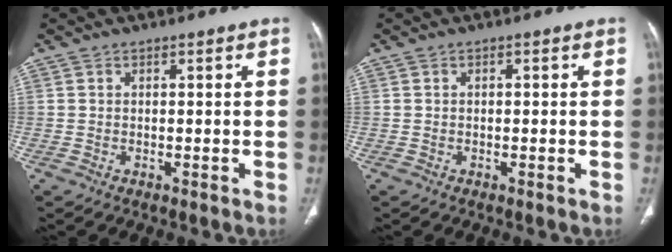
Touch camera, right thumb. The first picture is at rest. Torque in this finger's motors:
{"motor_torque": [-0.19, -0.31, -0.14, 0.45, 0.02]}